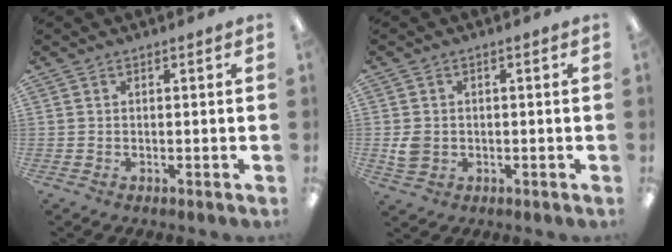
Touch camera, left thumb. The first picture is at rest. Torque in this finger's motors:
{"motor_torque": [-0.21, 0.23, -0.04, 0.00, 0.00]}